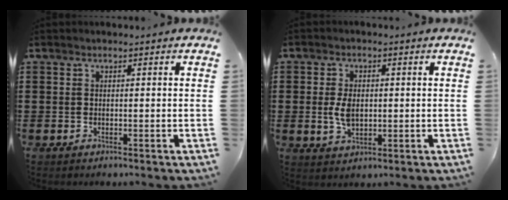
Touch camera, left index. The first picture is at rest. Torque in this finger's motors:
{"motor_torque": [0.74, 0.24, 0.24, 0.08]}